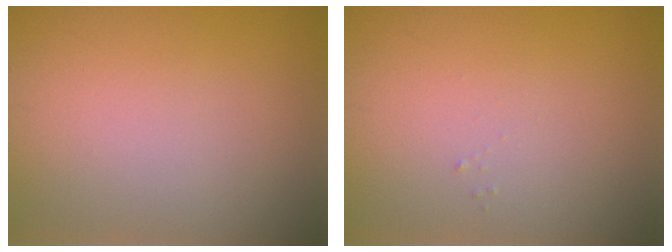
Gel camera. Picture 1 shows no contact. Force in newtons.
{"total": 0.0}